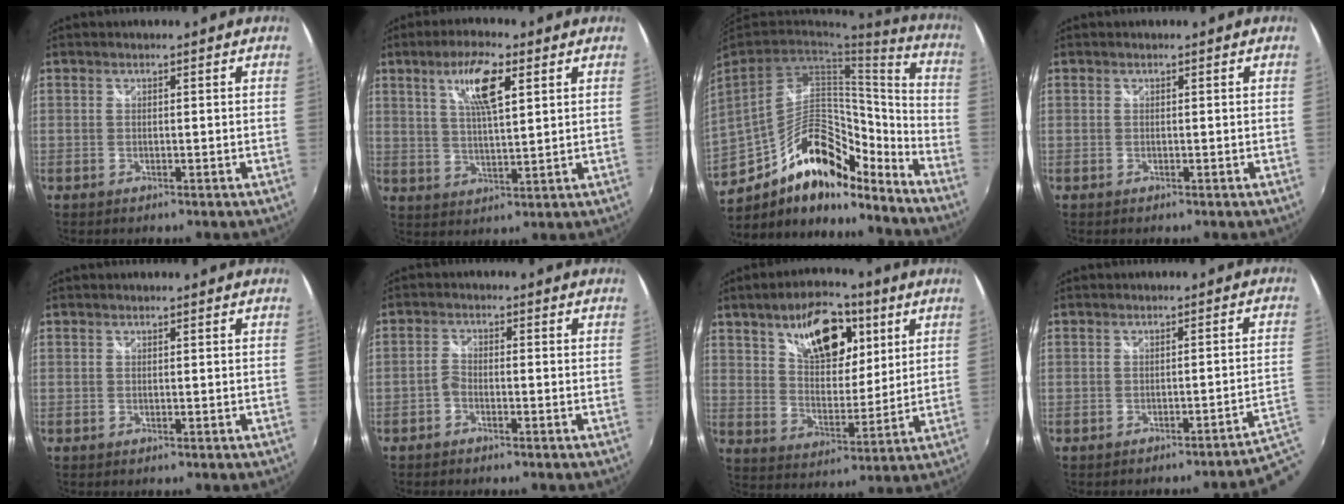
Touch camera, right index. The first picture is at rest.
{"total": 8.6, "force": [4.1, 2.1, 7.3], "torque": [-0.131, 0.008, 0.075]}
{"total": 22.4, "force": [-14.8, 10.8, 12.9], "torque": [-0.262, 0.020, -0.235]}
{"total": 0.0}
{"total": 0.0}
{"total": 1.9, "force": [-1.4, 0.8, 1.0], "torque": [-0.029, 0.009, -0.027]}
{"total": 15.6, "force": [7.8, 8.1, 10.8], "torque": [-0.177, 0.019, 0.134]}
{"total": 4.0, "force": [-2.9, -1.3, 2.4], "torque": [-0.028, -0.006, -0.037]}